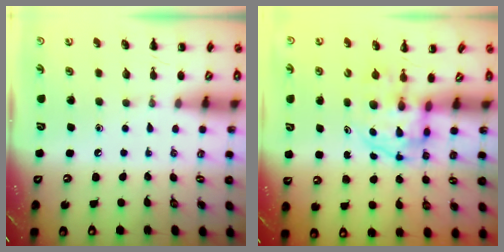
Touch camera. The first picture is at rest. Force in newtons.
{"total": 3.3, "press": 3.3, "slide": 0.5}